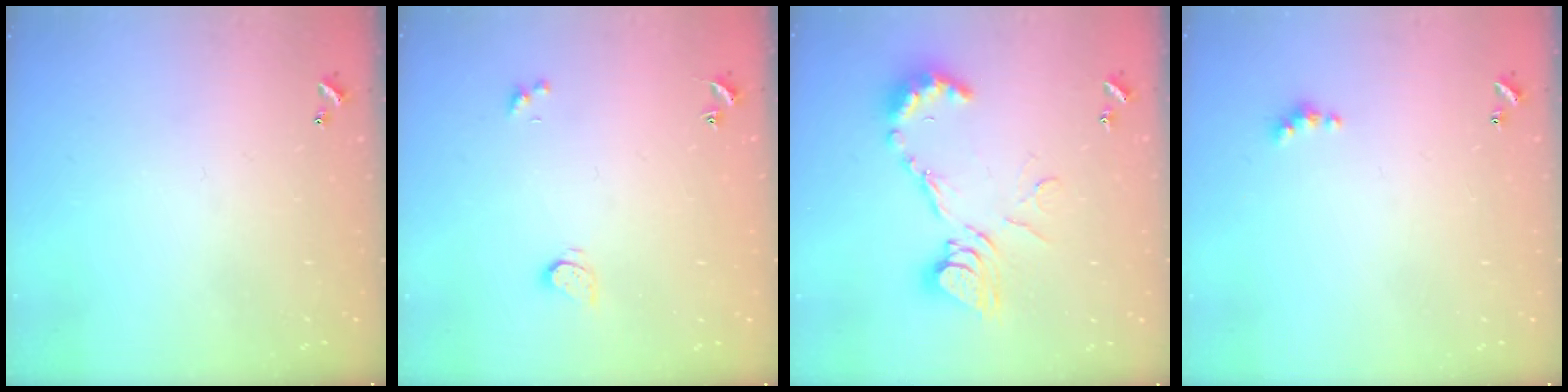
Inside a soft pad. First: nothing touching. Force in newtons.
{"total": 1.5, "press": 1.4, "slide": 0.4}
{"total": 14.1, "press": 14.1, "slide": 0.7}
{"total": 2.0, "press": 2.0, "slide": 0.5}